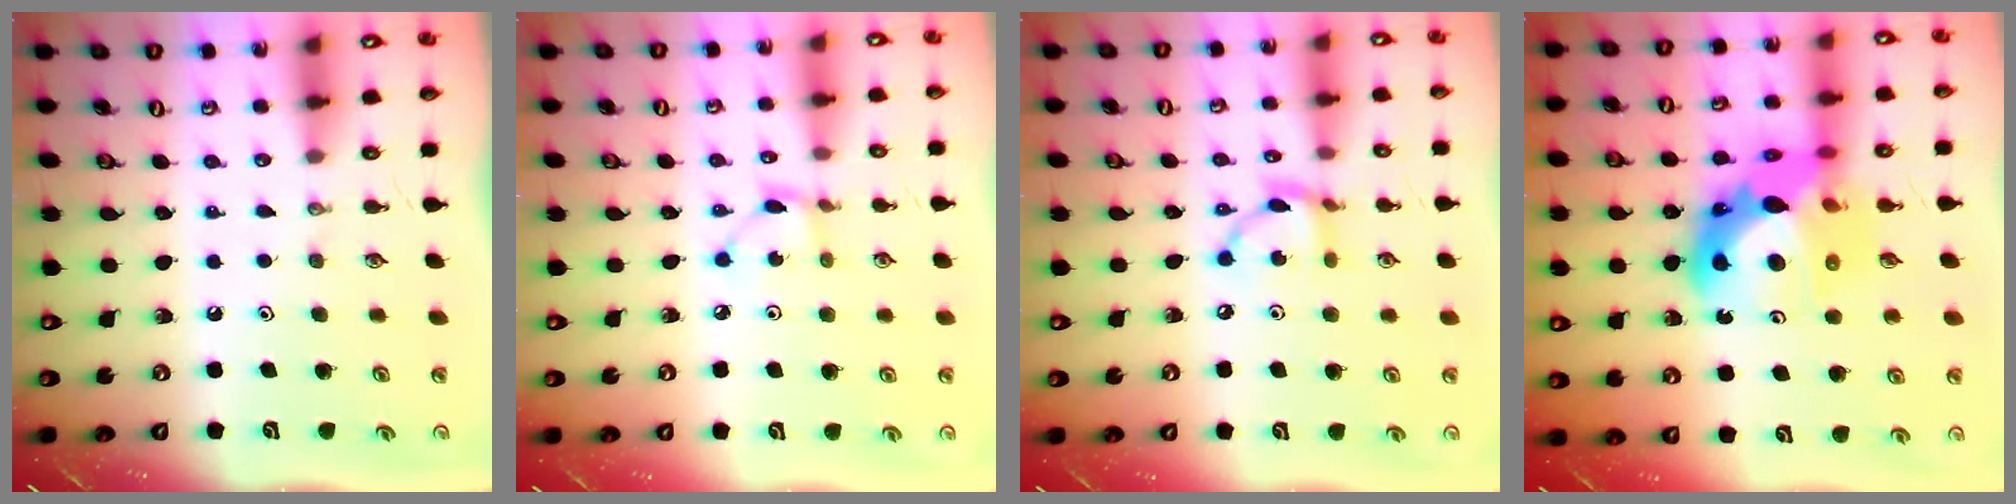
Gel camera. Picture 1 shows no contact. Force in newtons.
{"total": 2.6, "press": 2.6, "slide": 0.2}
{"total": 9.0, "press": 9.0, "slide": 0.3}
{"total": 18.6, "press": 18.5, "slide": 1.7}